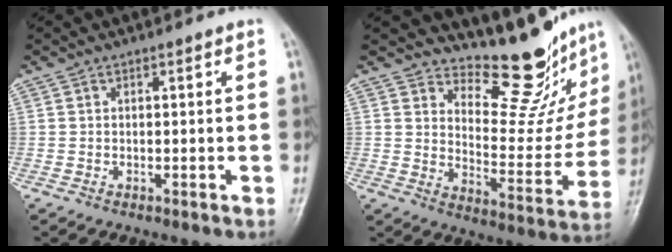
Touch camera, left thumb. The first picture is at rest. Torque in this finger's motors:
{"motor_torque": [0.16, 0.06, -0.29, -0.35, 0.03]}